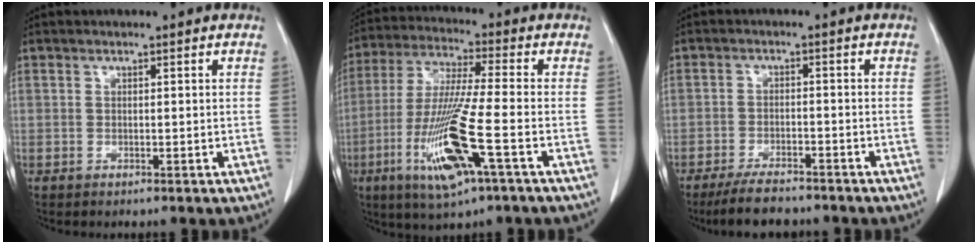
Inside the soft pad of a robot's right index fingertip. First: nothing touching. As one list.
[{"total": 11.2, "force": [-4.4, 0.2, 10.3], "torque": [-0.207, -0.020, -0.084]}, {"total": 6.6, "force": [-5.7, 1.8, 2.8], "torque": [-0.048, -0.012, -0.094]}]